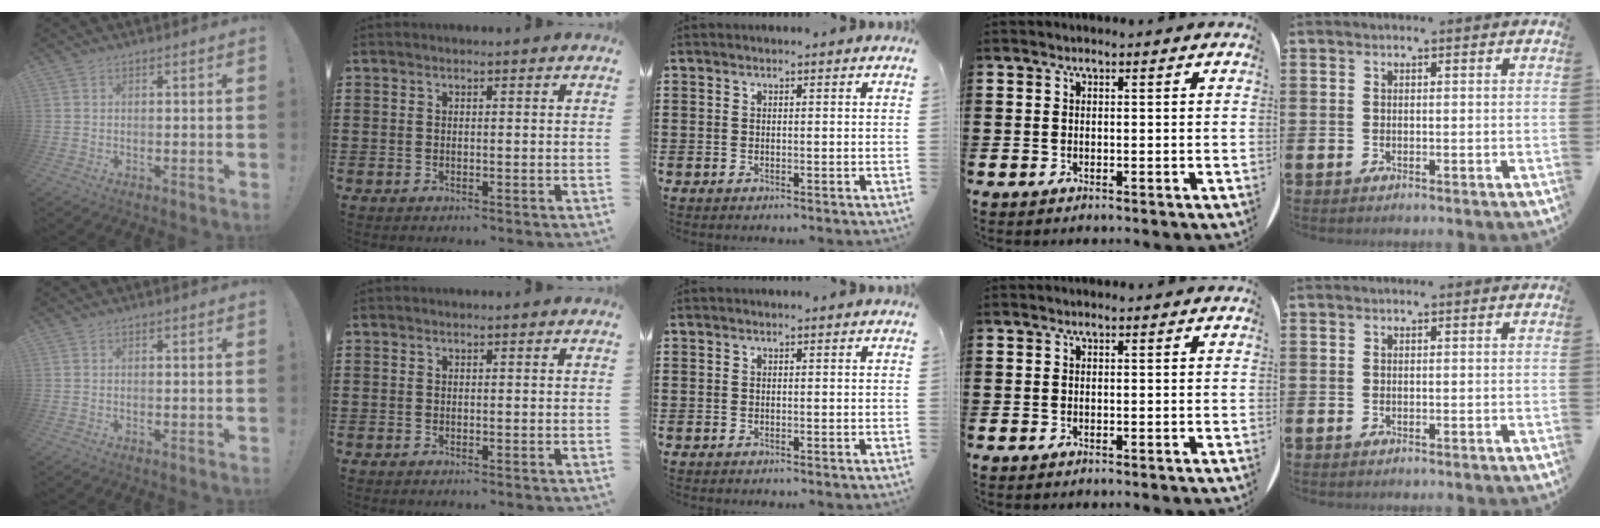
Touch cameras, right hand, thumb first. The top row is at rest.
{}